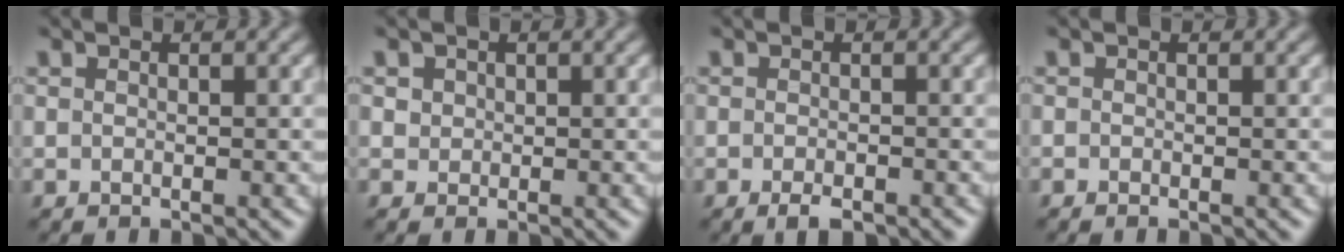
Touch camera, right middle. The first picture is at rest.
{"total": 0.8, "force": [0.3, 0.7, -0.2], "torque": [0.001, -0.004, 0.008]}
{"total": 1.8, "force": [-1.3, 0.3, 1.2], "torque": [-0.020, -0.007, -0.019]}
{"total": 0.0}